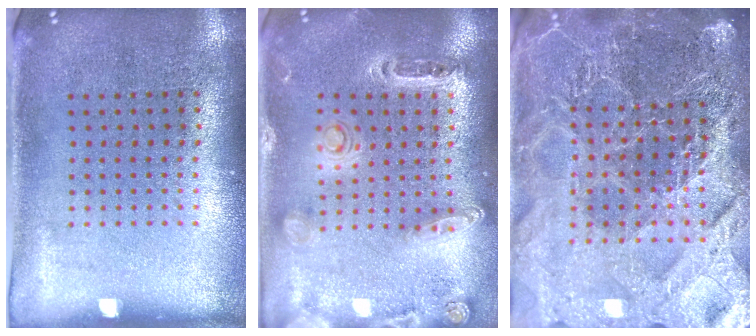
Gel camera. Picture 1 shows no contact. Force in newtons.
{"total": 1.5, "press": 1.4, "slide": 0.2}
{"total": 5.6, "press": 5.0, "slide": 2.6}